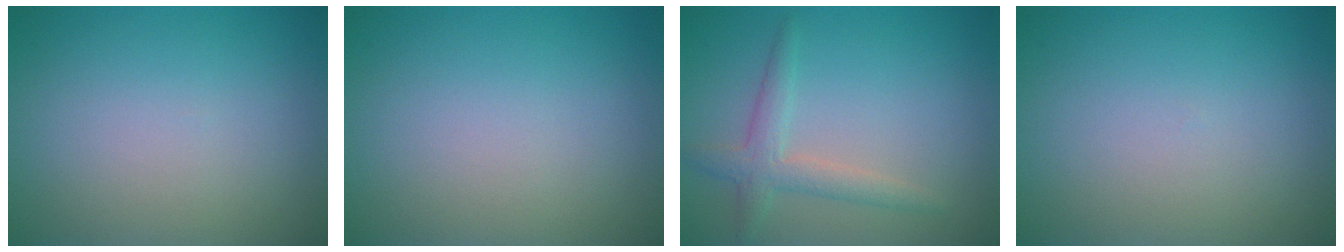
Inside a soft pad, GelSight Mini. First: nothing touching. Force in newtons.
{"total": 0.0}
{"total": 2.7, "press": 2.7, "slide": 0.1}
{"total": 0.0}